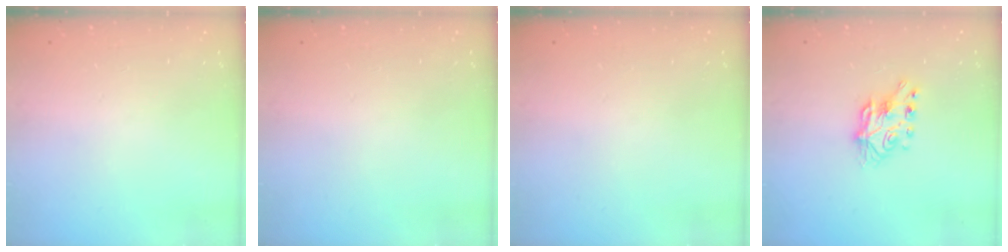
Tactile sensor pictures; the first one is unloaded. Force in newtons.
{"total": 0.0}
{"total": 0.0}
{"total": 6.9, "press": 6.9, "slide": 0.5}